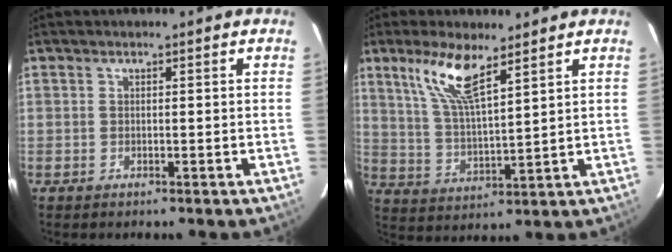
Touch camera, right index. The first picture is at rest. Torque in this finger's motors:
{"motor_torque": [0.36, 0.34, 0.48, 0.13]}